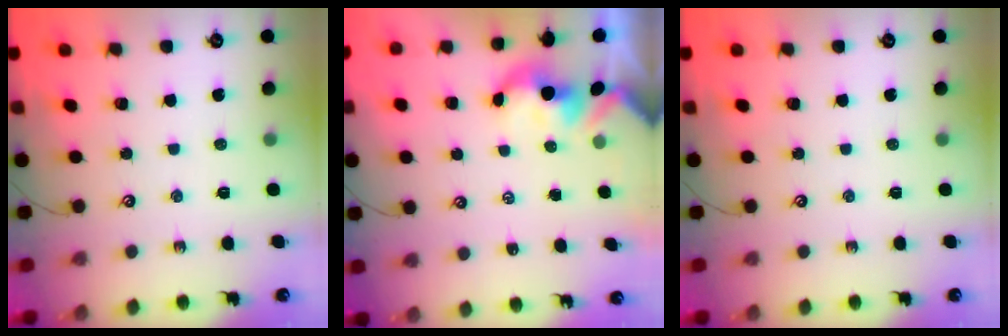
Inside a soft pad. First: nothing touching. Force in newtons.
{"total": 1.6, "press": 1.6, "slide": 0.2}
{"total": 0.0}